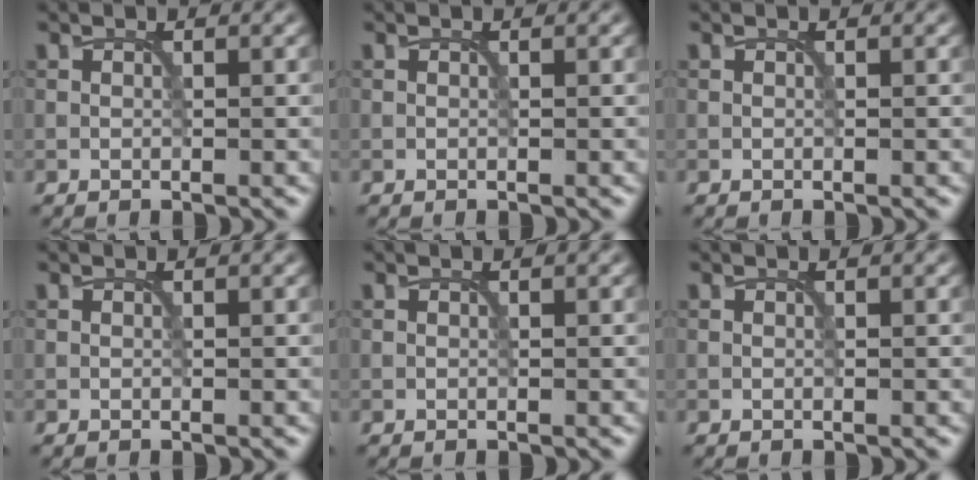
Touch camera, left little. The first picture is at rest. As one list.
[{"total": 0.0}, {"total": 0.0}, {"total": 0.0}, {"total": 0.0}, {"total": 0.0}]